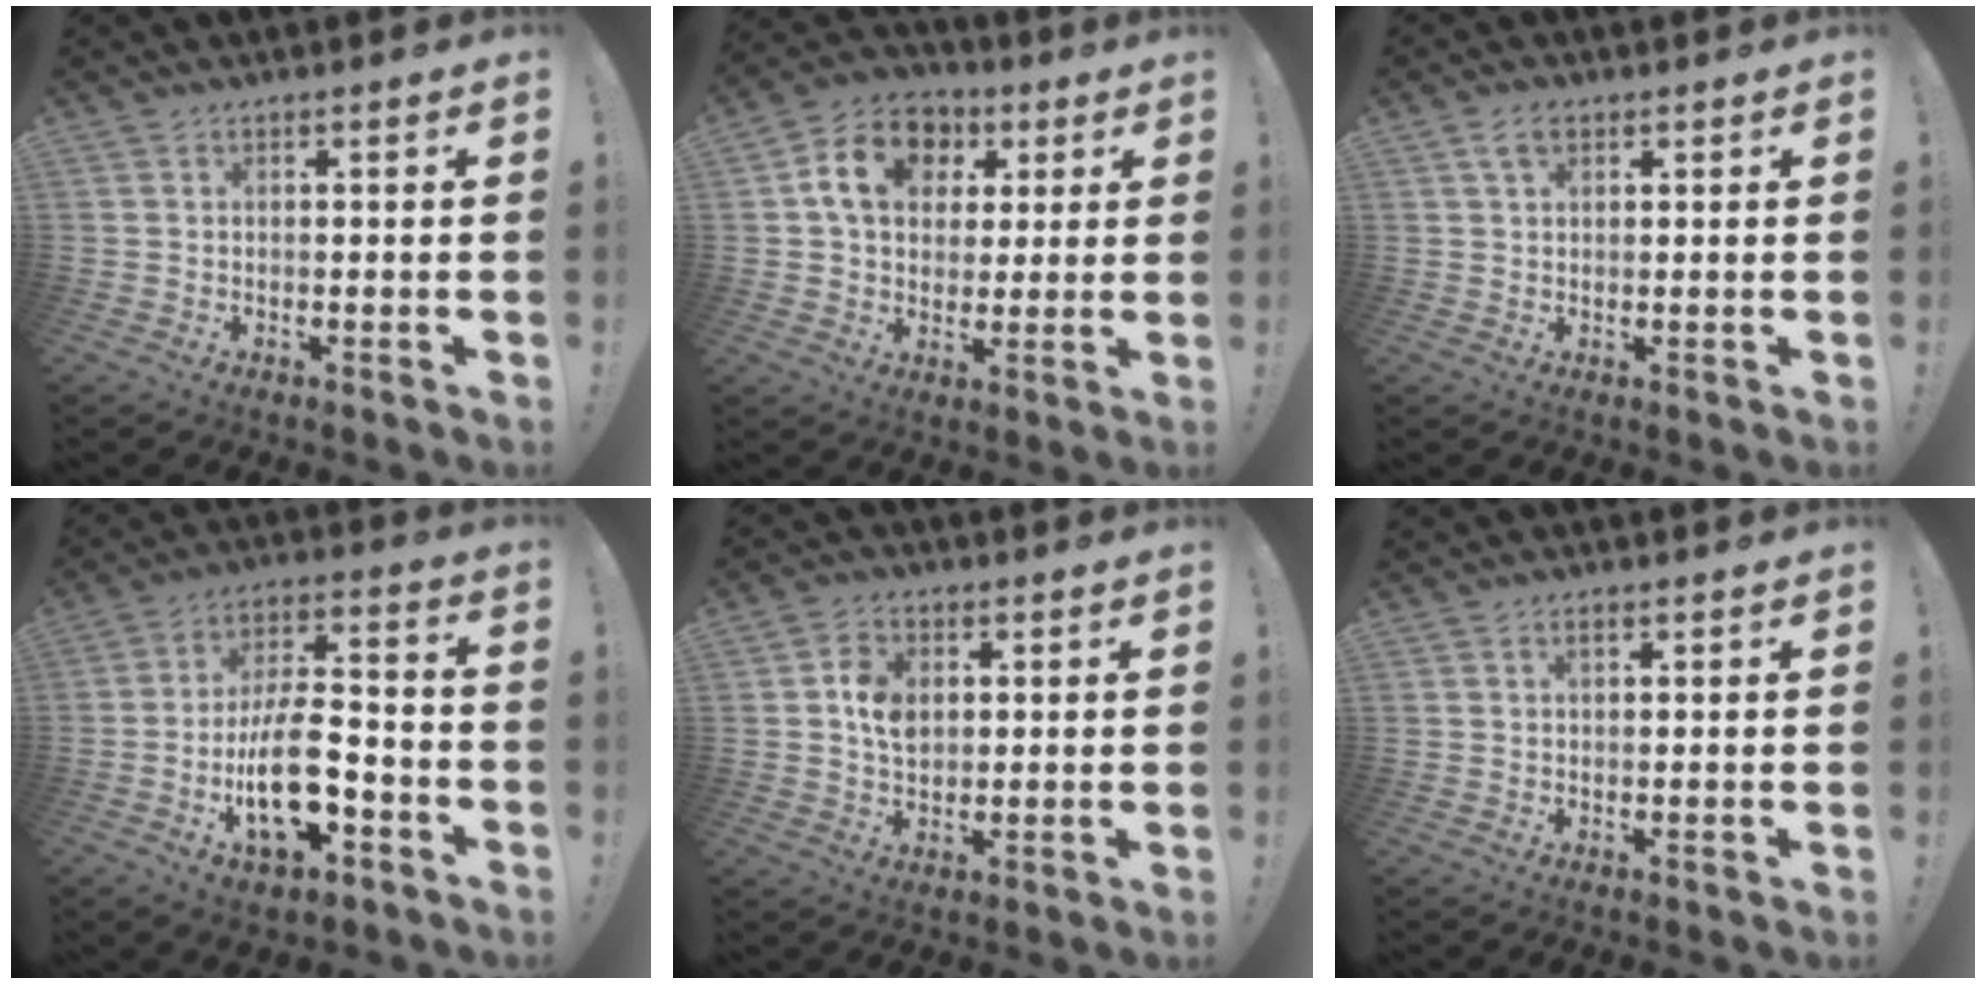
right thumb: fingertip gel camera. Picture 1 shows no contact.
{"total": 14.1, "force": [4.5, 11.0, 7.5], "torque": [-0.114, 0.001, 0.089]}
{"total": 4.0, "force": [2.0, 2.5, 2.4], "torque": [-0.038, 0.001, 0.036]}
{"total": 17.9, "force": [-6.1, 8.3, 14.6], "torque": [-0.259, 0.033, -0.099]}
{"total": 7.4, "force": [1.1, 5.6, 4.7], "torque": [-0.082, 0.006, 0.022]}
{"total": 1.2, "force": [0.7, 0.5, 0.9], "torque": [-0.017, 0.003, 0.011]}